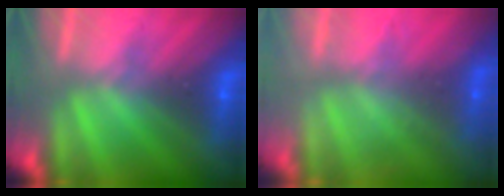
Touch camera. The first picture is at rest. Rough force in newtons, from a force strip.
{"total": 2.3}